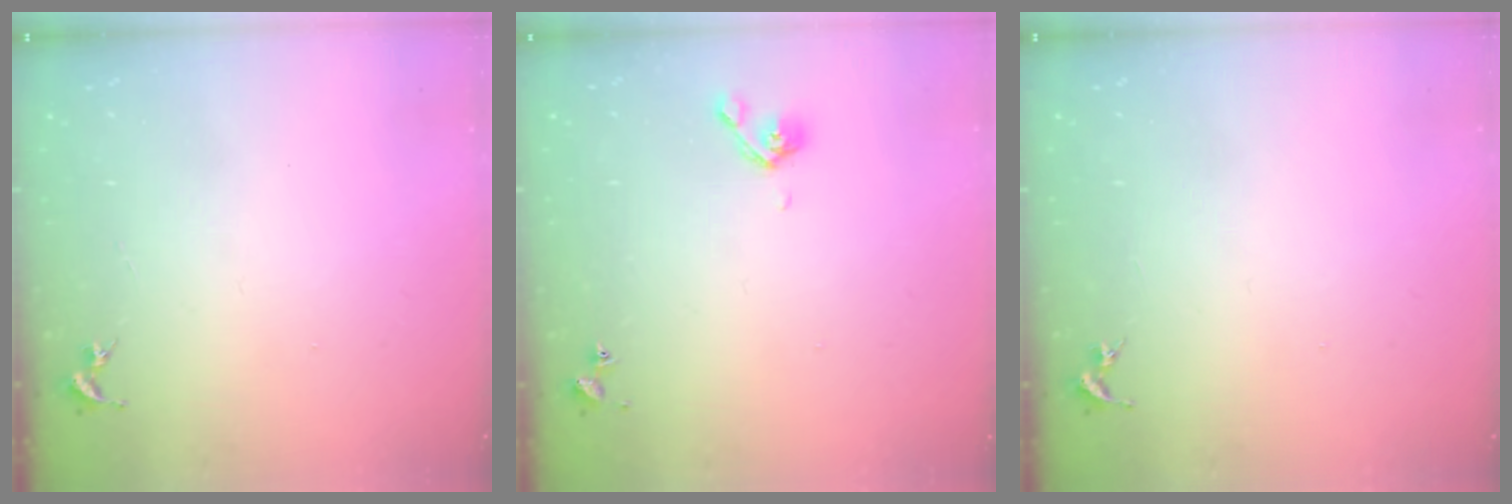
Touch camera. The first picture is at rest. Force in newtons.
{"total": 5.7, "press": 5.7, "slide": 0.9}
{"total": 0.0}